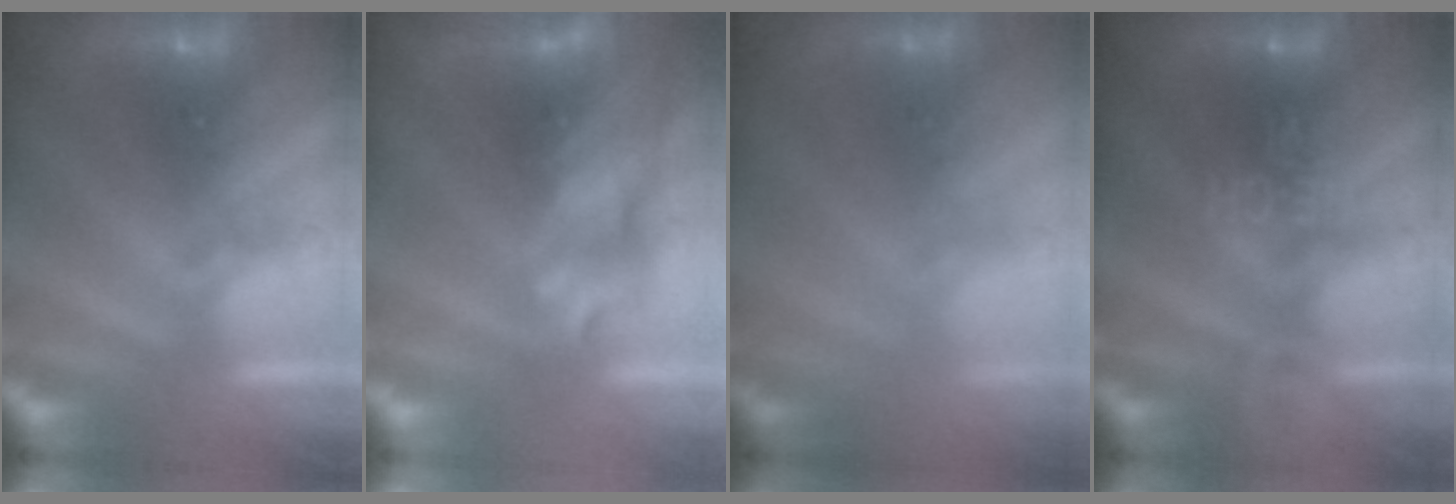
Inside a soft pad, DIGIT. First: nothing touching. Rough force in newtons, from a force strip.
{"total": 3.7}
{"total": 1.6}
{"total": 3.3}